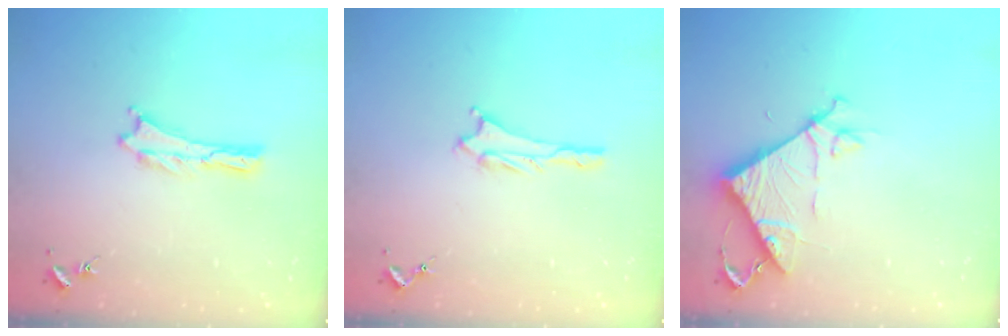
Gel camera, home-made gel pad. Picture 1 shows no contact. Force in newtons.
{"total": 0.8, "press": 0.8, "slide": 0.1}
{"total": 7.9, "press": 7.8, "slide": 0.6}